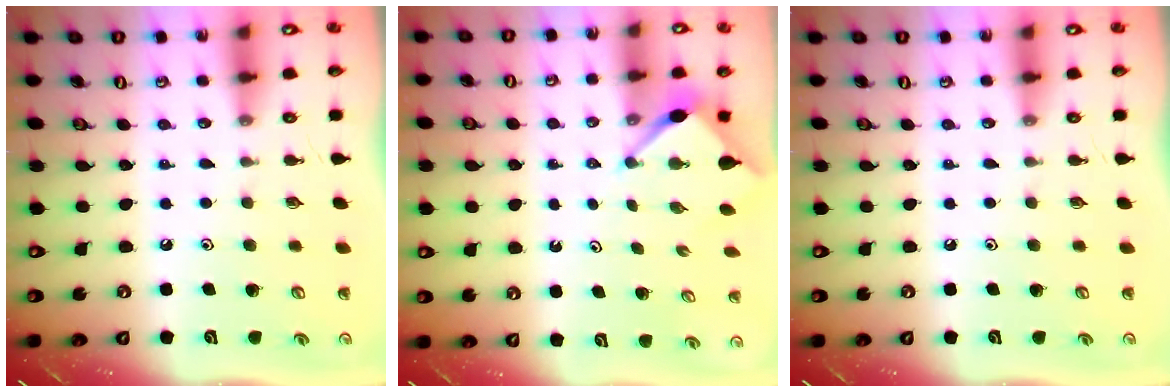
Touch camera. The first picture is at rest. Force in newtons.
{"total": 3.6, "press": 3.6, "slide": 0.7}
{"total": 0.0}